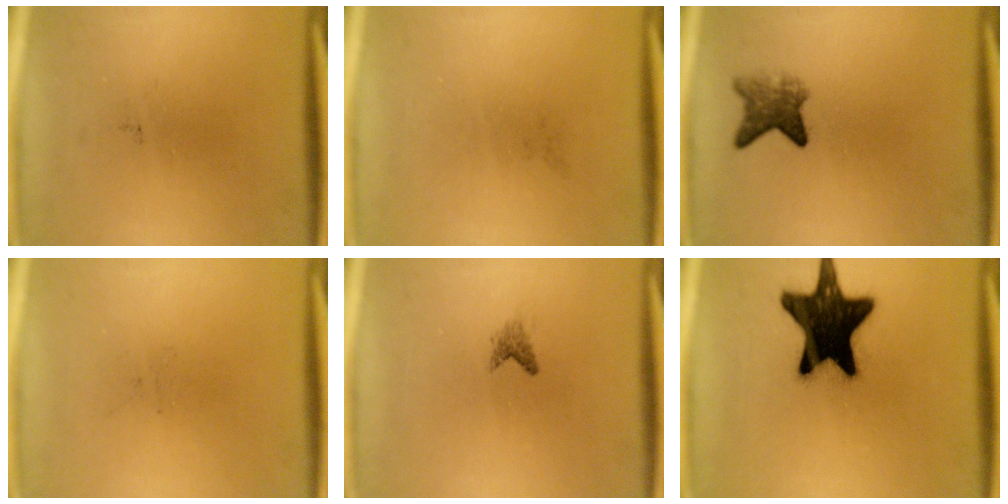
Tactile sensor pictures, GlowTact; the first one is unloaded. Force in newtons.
{"total": 0.0}
{"total": 3.9}
{"total": 0.0}
{"total": 1.0}
{"total": 19.3}